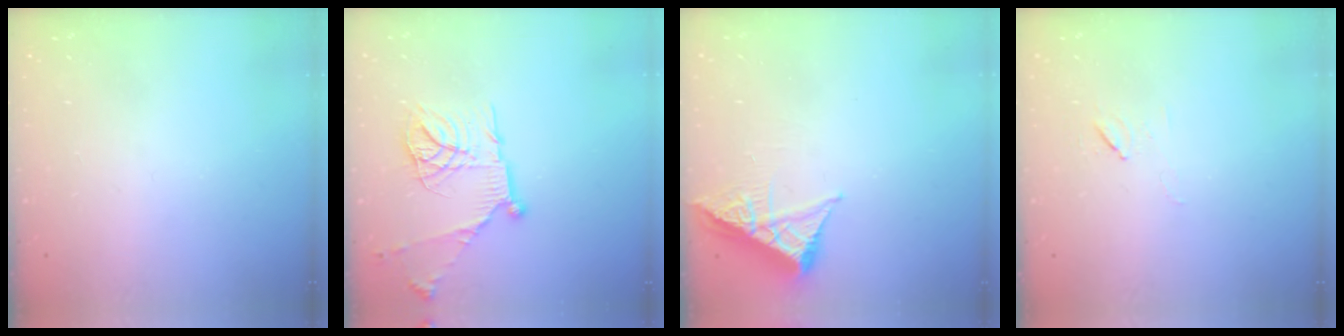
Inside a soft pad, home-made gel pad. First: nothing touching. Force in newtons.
{"total": 17.9, "press": 17.8, "slide": 1.6}
{"total": 6.0, "press": 5.9, "slide": 0.8}
{"total": 5.4, "press": 5.3, "slide": 1.0}